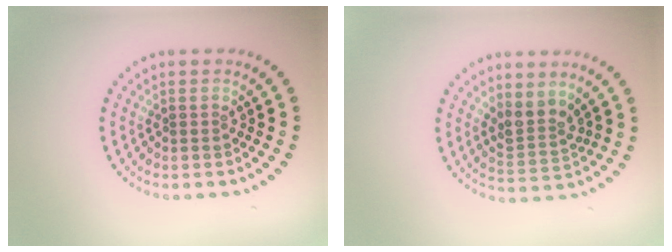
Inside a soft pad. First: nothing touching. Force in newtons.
{"total": 2.6, "press": 2.0, "slide": 1.7}